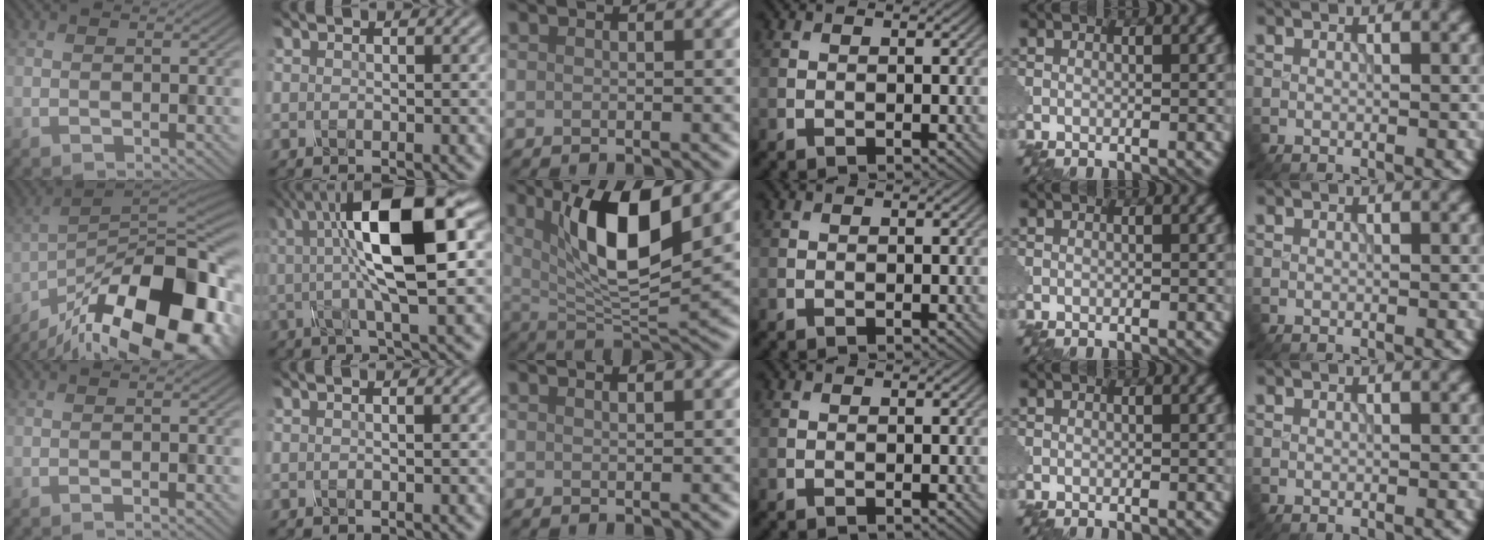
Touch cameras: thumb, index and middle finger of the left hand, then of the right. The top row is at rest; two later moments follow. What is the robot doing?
{"motion": "assemble", "object": "glue stick"}